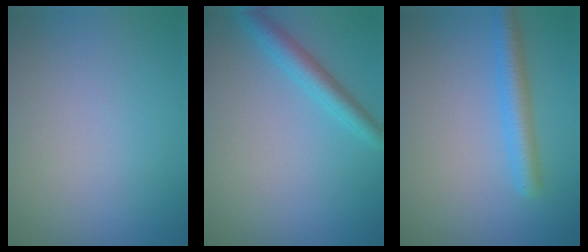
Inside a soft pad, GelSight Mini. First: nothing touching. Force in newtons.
{"total": 2.7, "press": 2.7, "slide": 0.0}
{"total": 3.1, "press": 3.1, "slide": 0.1}